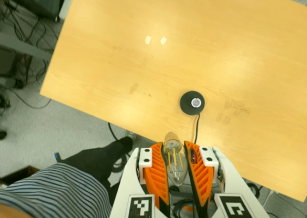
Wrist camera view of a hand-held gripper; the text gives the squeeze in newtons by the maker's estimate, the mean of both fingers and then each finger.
{"total": 24.0, "left": 26.8, "right": 21.1}